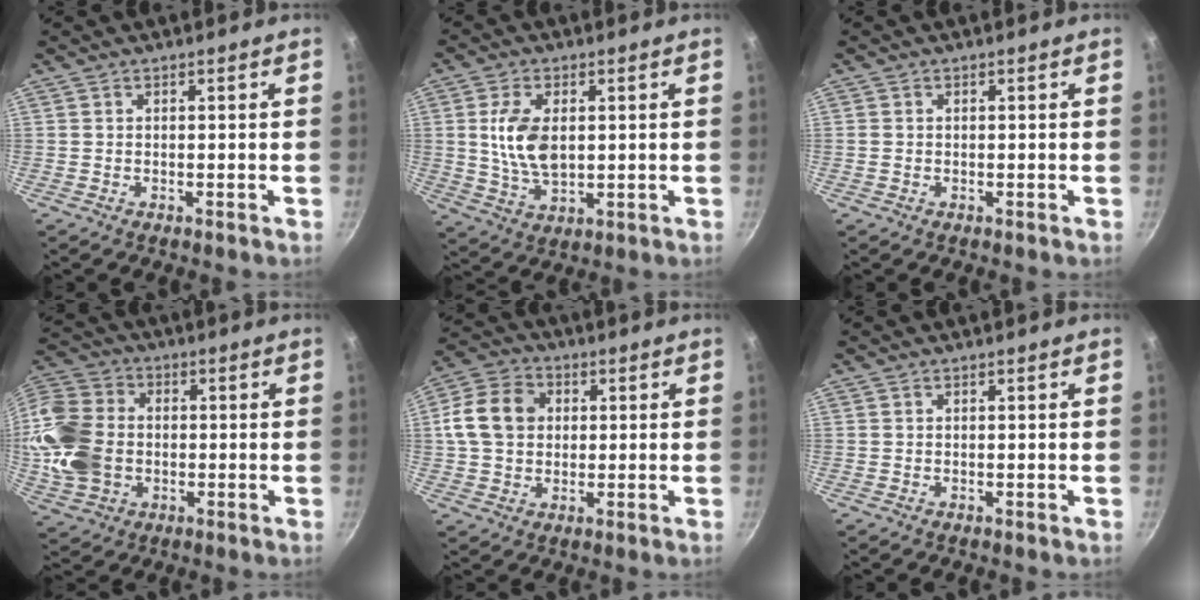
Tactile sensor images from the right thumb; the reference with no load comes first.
{"total": 9.9, "force": [1.4, 5.7, 7.9], "torque": [-0.146, -0.010, 0.029]}
{"total": 0.9, "force": [-0.1, 0.8, 0.4], "torque": [-0.008, 0.003, -0.003]}
{"total": 17.2, "force": [-1.3, 13.4, 10.7], "torque": [-0.211, 0.020, -0.028]}
{"total": 10.9, "force": [1.5, 8.6, 6.4], "torque": [-0.099, 0.014, 0.013]}
{"total": 0.0}